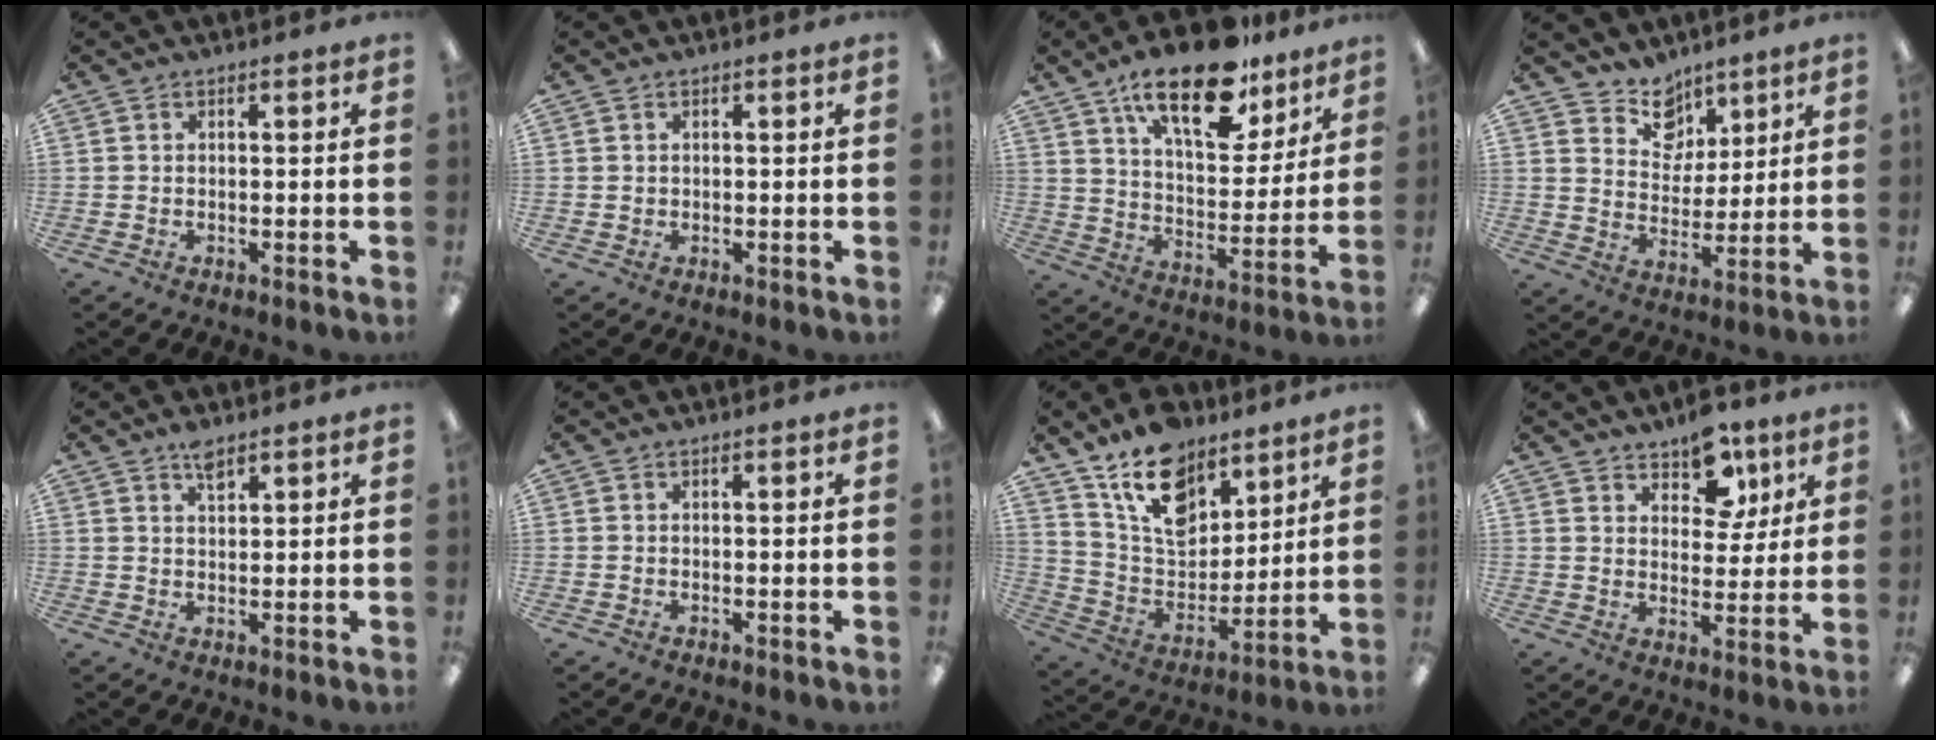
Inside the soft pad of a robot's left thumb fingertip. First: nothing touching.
{"total": 0.5, "force": [0.2, 0.5, -0.1], "torque": [0.001, 0.003, 0.002]}
{"total": 20.8, "force": [14.1, 8.6, 12.6], "torque": [-0.197, -0.076, 0.237]}
{"total": 9.7, "force": [7.4, 6.1, 1.4], "torque": [-0.026, -0.056, 0.141]}
{"total": 3.3, "force": [2.4, 1.3, 1.9], "torque": [-0.027, -0.006, 0.039]}
{"total": 0.0}
{"total": 16.1, "force": [11.2, 9.1, 7.1], "torque": [-0.132, -0.058, 0.209]}
{"total": 9.9, "force": [7.0, 5.6, 4.1], "torque": [-0.044, -0.040, 0.124]}